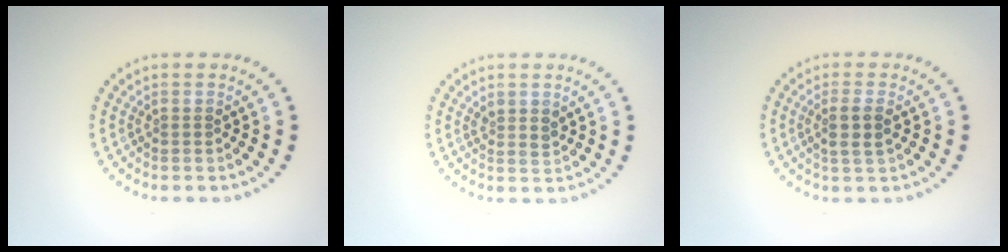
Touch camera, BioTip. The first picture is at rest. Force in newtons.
{"total": 1.2, "press": 1.0, "slide": 0.6}
{"total": 2.0, "press": 1.8, "slide": 0.9}